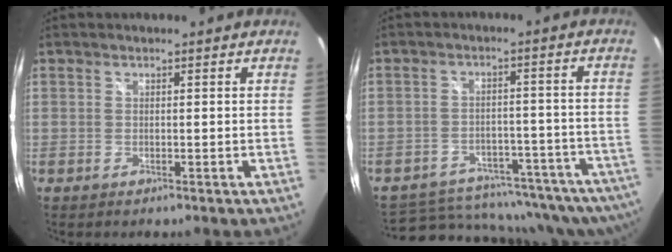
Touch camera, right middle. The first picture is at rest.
{"total": 23.8, "force": [-19.0, 10.2, 10.1], "torque": [-0.192, -0.009, -0.212]}